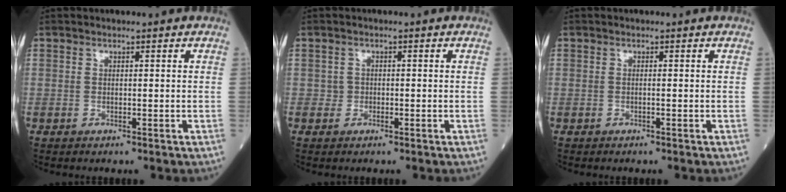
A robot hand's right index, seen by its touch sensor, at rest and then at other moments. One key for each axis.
{"total": 1.1, "fx": -0.3, "fy": 1.0, "fz": 0.0, "tx": 0.005, "ty": 0.006, "tz": -0.008}
{"total": 0.0}